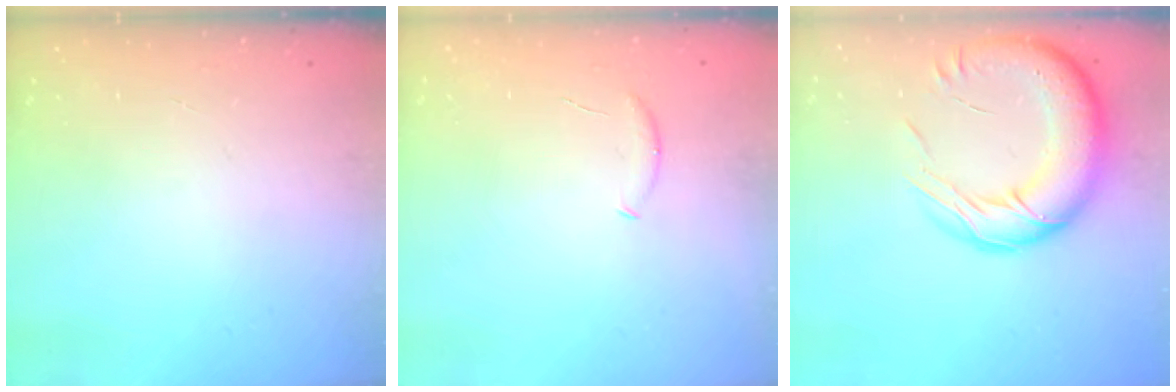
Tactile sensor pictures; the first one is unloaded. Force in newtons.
{"total": 4.7, "press": 4.6, "slide": 0.7}
{"total": 20.5, "press": 20.0, "slide": 4.5}